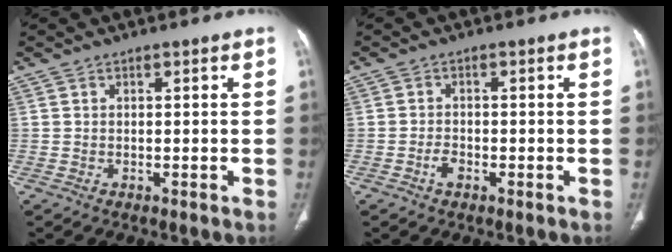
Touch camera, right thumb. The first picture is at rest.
{"total": 2.0, "force": [-1.1, 1.1, 1.3], "torque": [-0.027, 0.007, -0.021]}